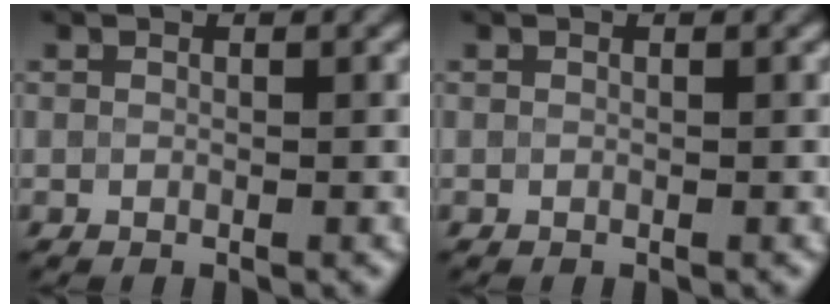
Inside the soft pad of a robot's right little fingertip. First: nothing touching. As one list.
[{"total": 0.0}]